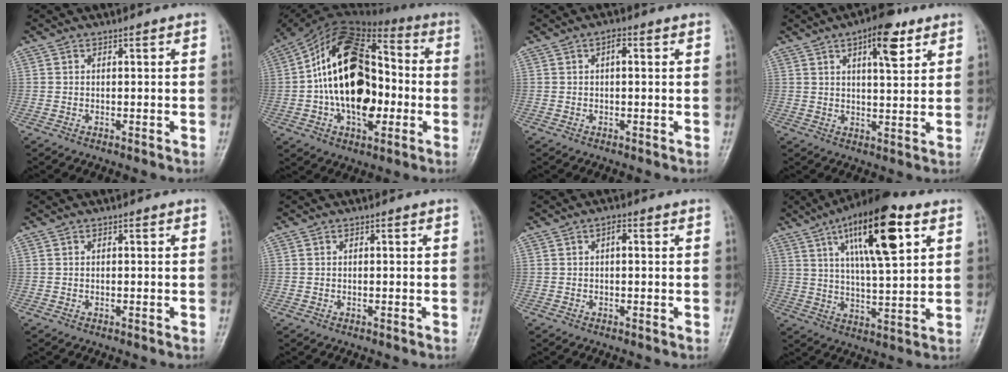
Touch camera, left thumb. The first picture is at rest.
{"total": 22.8, "force": [-1.7, 14.0, 17.9], "torque": [-0.282, 0.033, -0.031]}
{"total": 1.7, "force": [0.4, 0.7, 1.5], "torque": [-0.024, 0.003, 0.002]}
{"total": 8.6, "force": [4.4, 3.2, 6.7], "torque": [-0.081, -0.019, 0.062]}
{"total": 0.0}
{"total": 0.0}
{"total": 1.5, "force": [0.4, 0.6, 1.3], "torque": [-0.020, 0.003, 0.002]}
{"total": 18.3, "force": [8.1, 5.5, 15.5], "torque": [-0.234, -0.019, 0.131]}